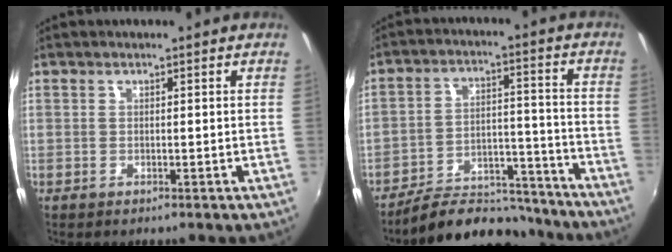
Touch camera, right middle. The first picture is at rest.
{"total": 15.2, "force": [-13.9, 4.9, 3.8], "torque": [-0.074, 0.033, -0.196]}